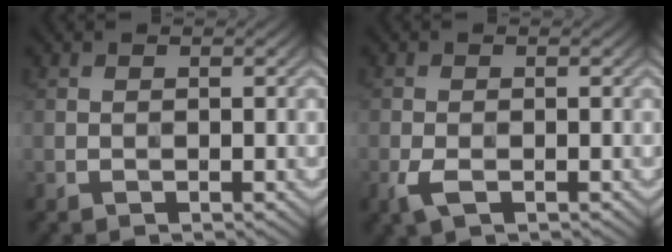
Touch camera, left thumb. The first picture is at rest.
{"total": 2.4, "force": [-1.1, 1.0, 1.8], "torque": [-0.047, -0.006, -0.026]}